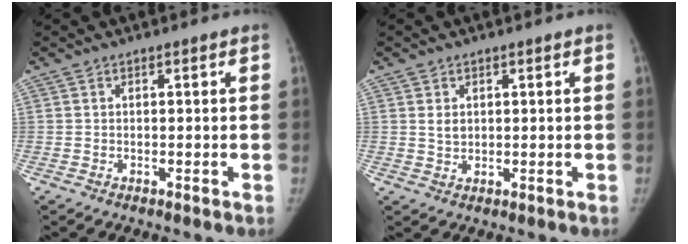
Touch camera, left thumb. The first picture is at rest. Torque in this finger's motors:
{"motor_torque": [0.47, 0.54, 0.25, -0.48, 0.09]}